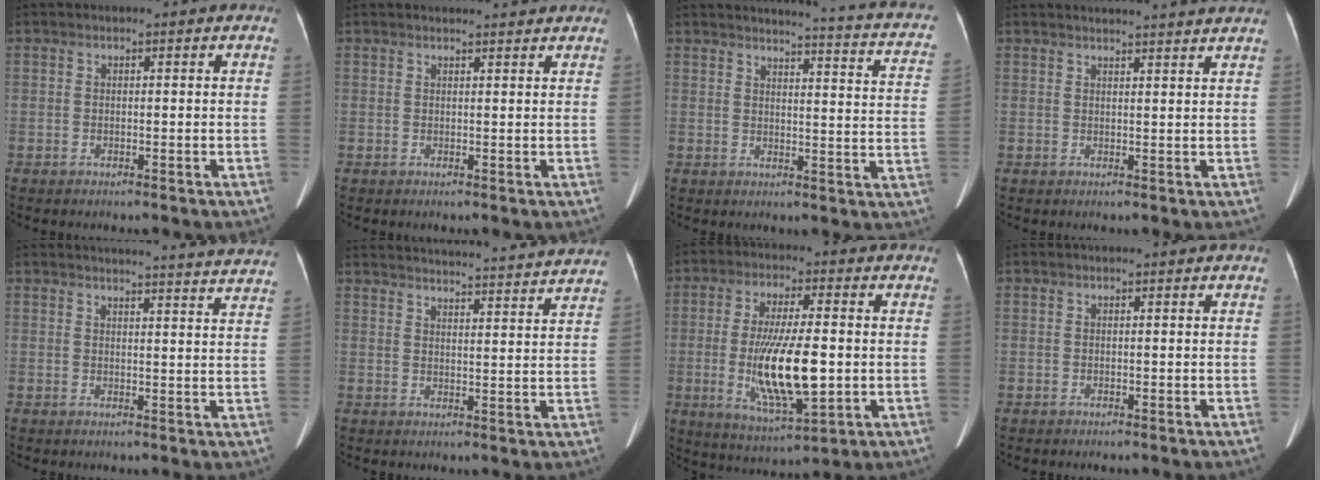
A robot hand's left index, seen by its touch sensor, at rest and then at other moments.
{"total": 5.7, "force": [5.5, 0.4, 1.4], "torque": [-0.020, 0.020, 0.055]}
{"total": 15.1, "force": [12.7, 1.4, 7.9], "torque": [-0.101, -0.052, 0.117]}
{"total": 12.5, "force": [11.9, -0.4, 3.6], "torque": [-0.051, -0.004, 0.132]}
{"total": 19.9, "force": [19.4, -0.1, 4.7], "torque": [-0.061, -0.066, 0.210]}
{"total": 27.0, "force": [26.0, 0.9, 7.3], "torque": [-0.111, -0.032, 0.320]}
{"total": 13.5, "force": [-1.6, 3.1, 13.0], "torque": [-0.247, -0.015, -0.020]}
{"total": 0.0}